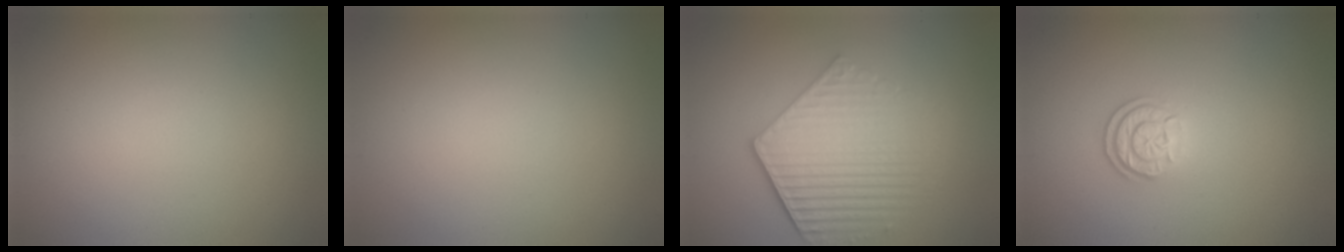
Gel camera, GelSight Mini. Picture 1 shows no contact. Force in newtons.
{"total": 0.0}
{"total": 6.2, "press": 4.5, "slide": 4.2}
{"total": 2.5, "press": 2.0, "slide": 1.5}